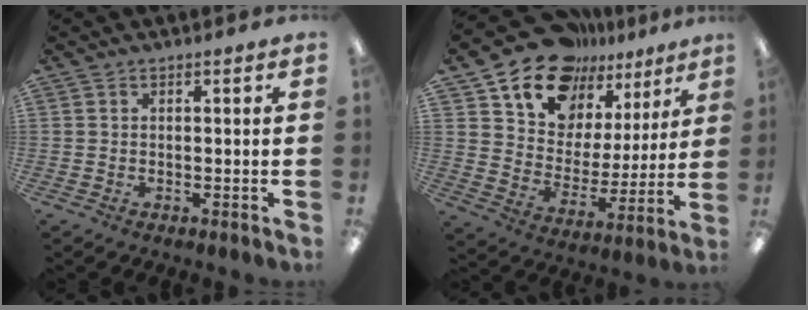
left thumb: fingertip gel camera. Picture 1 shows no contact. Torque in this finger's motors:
{"motor_torque": [0.38, 0.40, 1.35, -1.42, 0.22]}